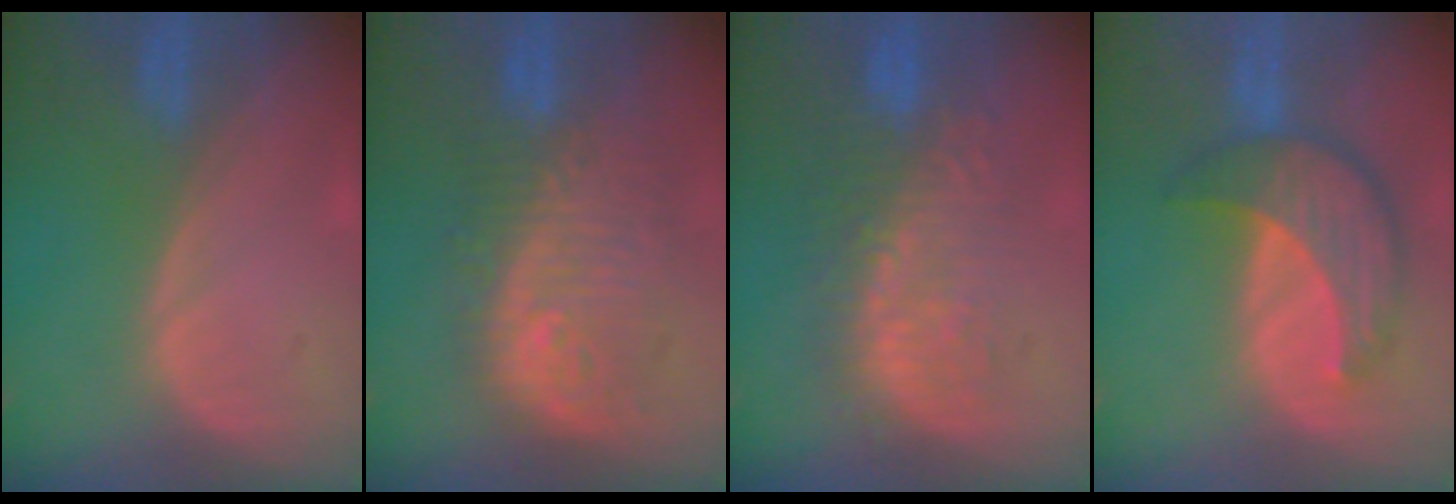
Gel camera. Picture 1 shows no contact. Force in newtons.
{"total": 11.0, "press": 10.5, "slide": 3.3}
{"total": 9.6, "press": 9.1, "slide": 3.0}
{"total": 8.1, "press": 7.5, "slide": 3.1}